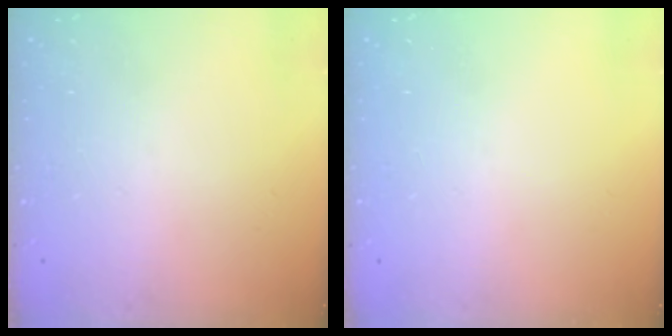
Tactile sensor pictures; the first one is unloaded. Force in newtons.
{"total": 0.0}